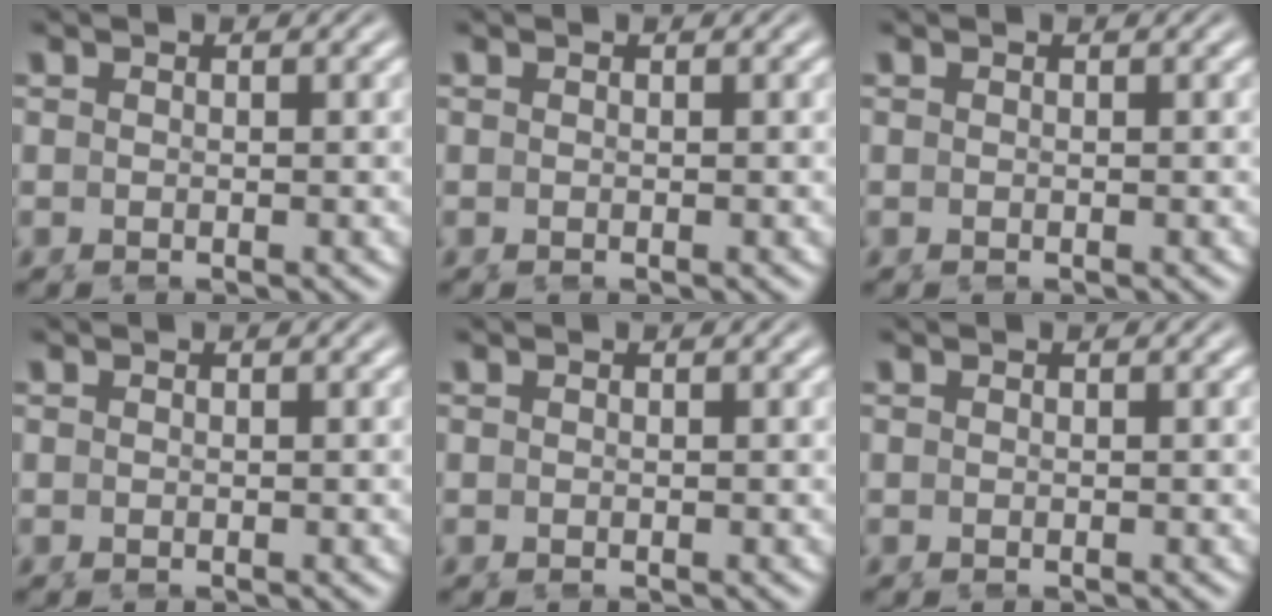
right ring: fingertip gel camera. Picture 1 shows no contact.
{"total": 0.0}
{"total": 0.0}
{"total": 0.0}
{"total": 0.0}
{"total": 0.0}